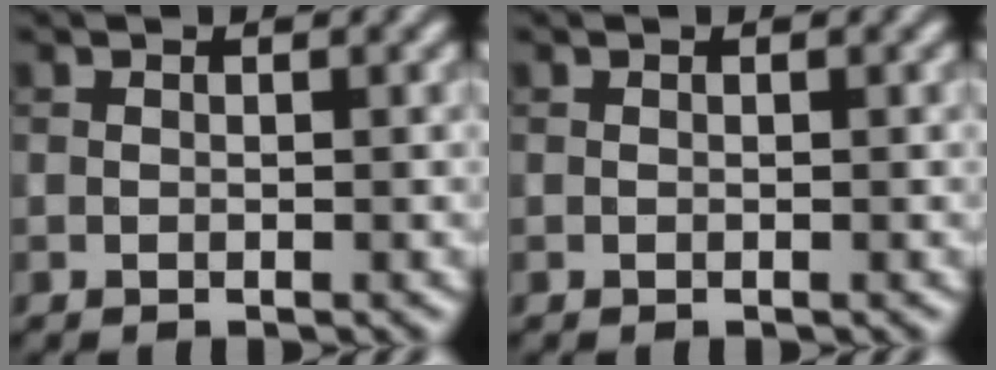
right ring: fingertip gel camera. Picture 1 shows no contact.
{"total": 0.0}